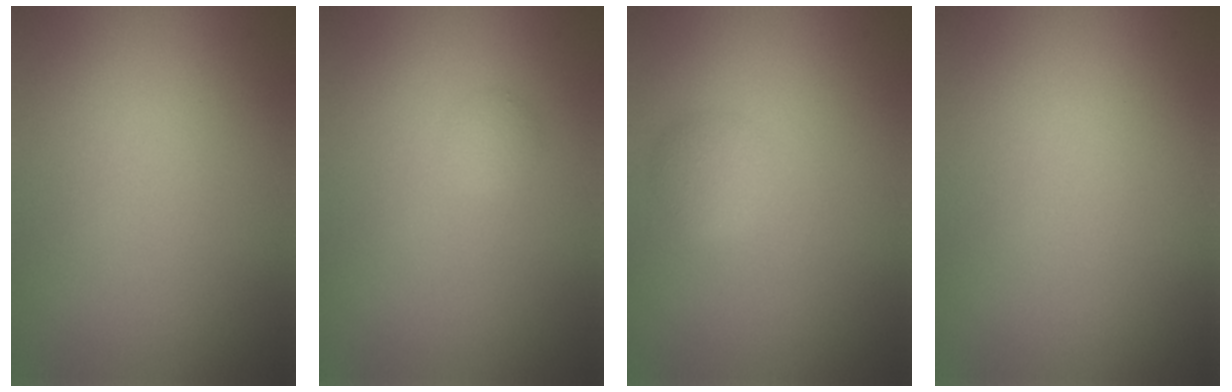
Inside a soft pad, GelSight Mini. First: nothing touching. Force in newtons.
{"total": 0.8, "press": 0.8, "slide": 0.1}
{"total": 1.7, "press": 1.7, "slide": 0.2}
{"total": 0.0}